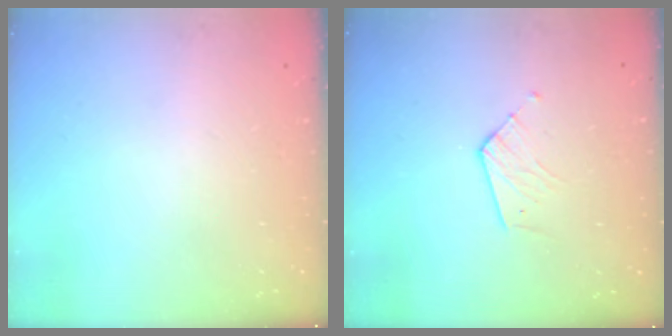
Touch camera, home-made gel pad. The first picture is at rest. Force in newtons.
{"total": 5.6, "press": 5.6, "slide": 0.6}